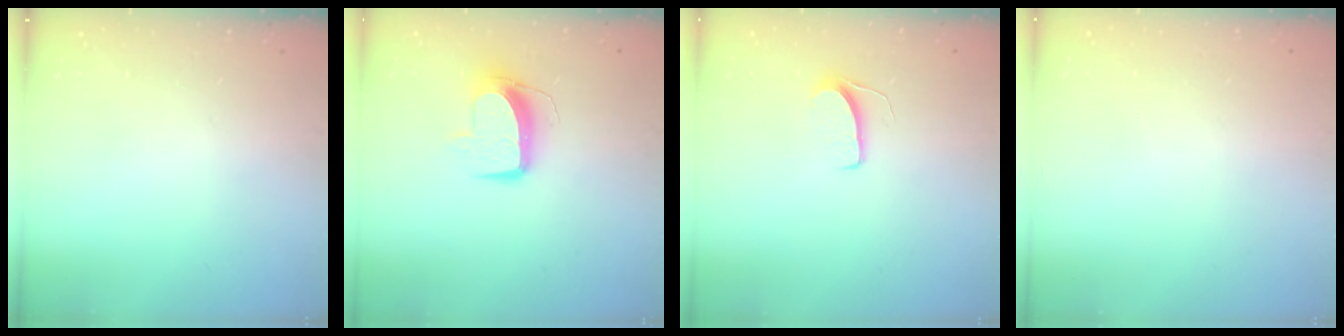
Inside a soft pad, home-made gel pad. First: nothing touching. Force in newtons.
{"total": 10.3, "press": 10.3, "slide": 0.8}
{"total": 6.2, "press": 6.2, "slide": 0.5}
{"total": 0.0}